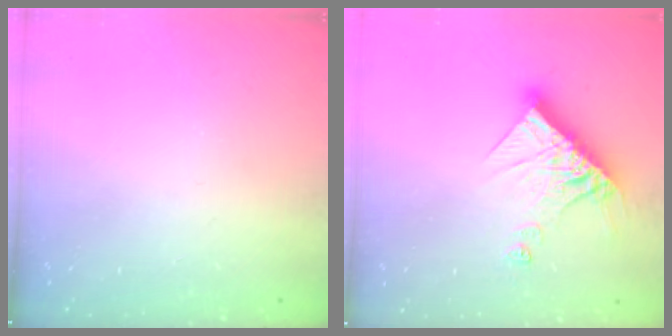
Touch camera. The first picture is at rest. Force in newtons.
{"total": 14.4, "press": 14.3, "slide": 1.5}